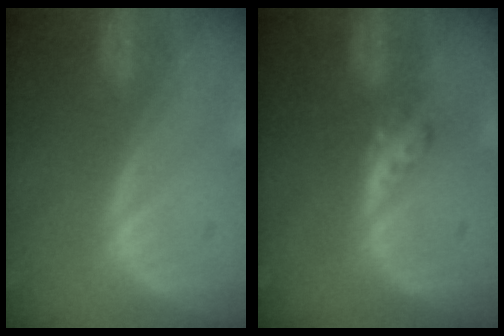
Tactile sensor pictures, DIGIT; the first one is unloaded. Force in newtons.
{"total": 2.9, "press": 2.5, "slide": 1.5}